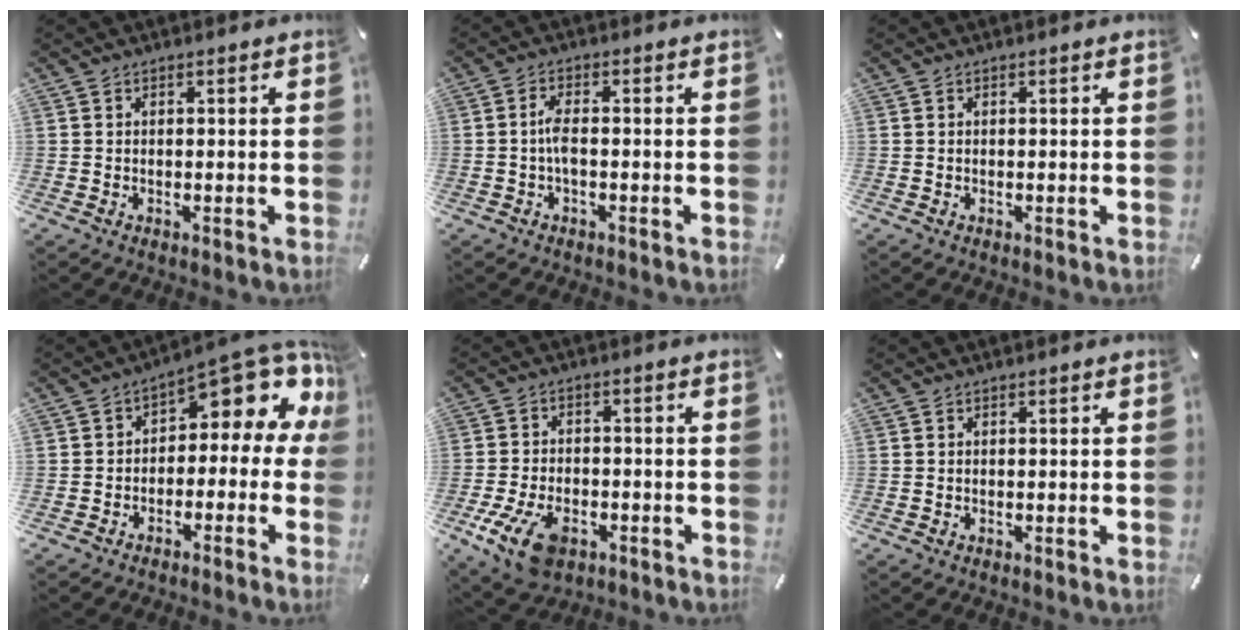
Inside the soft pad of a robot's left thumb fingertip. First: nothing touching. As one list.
[{"total": 3.7, "force": [-0.7, 1.2, 3.4], "torque": [-0.070, 0.003, -0.015]}, {"total": 0.0}, {"total": 9.7, "force": [6.0, 4.2, 6.4], "torque": [-0.090, -0.058, 0.100]}, {"total": 10.7, "force": [-5.0, 6.5, 6.8], "torque": [-0.143, 0.010, -0.091]}, {"total": 0.0}]